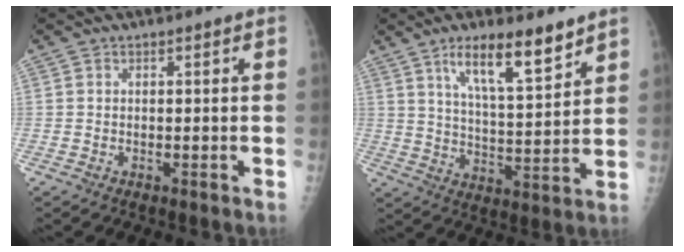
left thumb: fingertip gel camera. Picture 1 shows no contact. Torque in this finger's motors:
{"motor_torque": [0.45, -0.01, 0.89, -0.45, 0.11]}